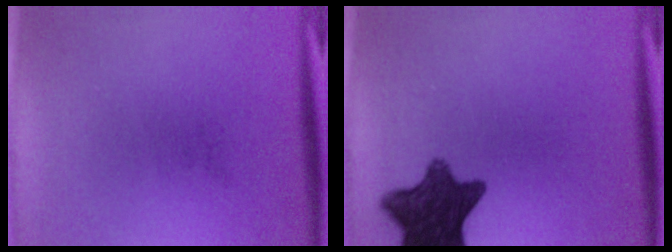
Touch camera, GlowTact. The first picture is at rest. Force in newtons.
{"total": 11.4}